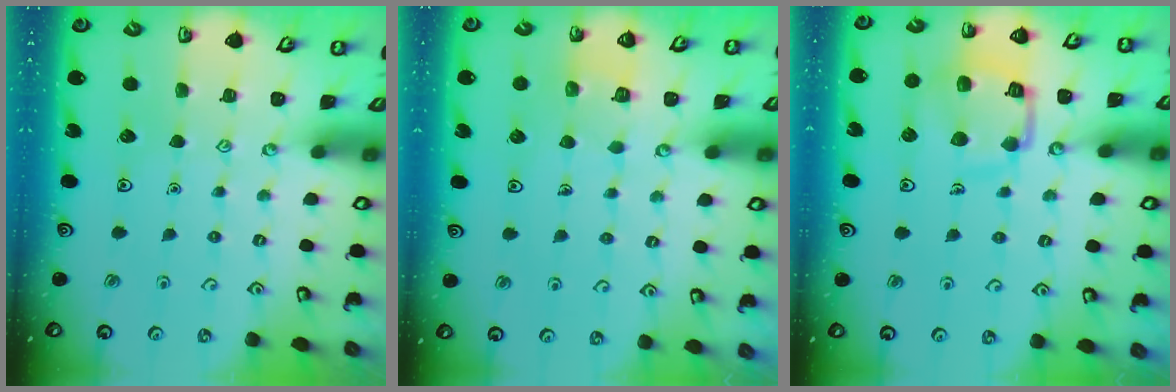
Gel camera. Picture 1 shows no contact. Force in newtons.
{"total": 2.8, "press": 2.8, "slide": 0.1}
{"total": 12.1, "press": 12.0, "slide": 1.3}